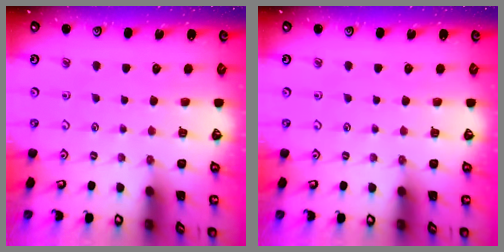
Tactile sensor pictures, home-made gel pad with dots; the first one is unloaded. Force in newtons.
{"total": 0.0}